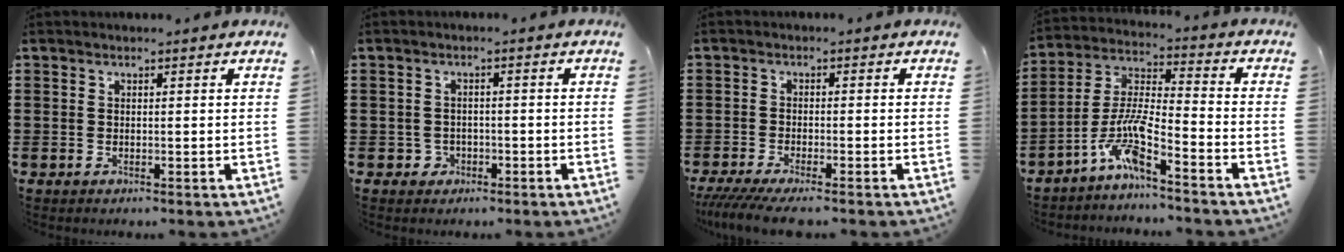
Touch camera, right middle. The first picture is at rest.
{"total": 1.9, "force": [-1.1, 1.5, 0.3], "torque": [-0.012, 0.001, -0.027]}
{"total": 3.5, "force": [-3.2, 0.3, 1.5], "torque": [-0.038, -0.011, -0.067]}
{"total": 8.1, "force": [-5.9, 0.6, 5.6], "torque": [-0.137, -0.018, -0.122]}